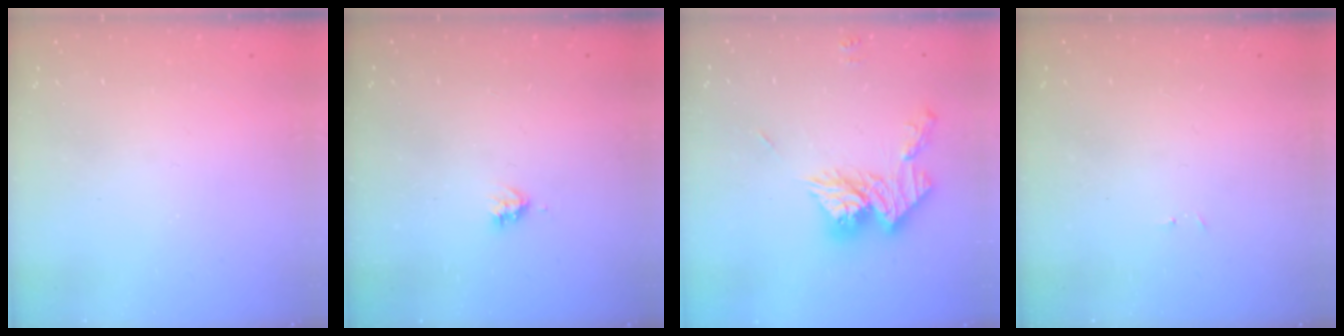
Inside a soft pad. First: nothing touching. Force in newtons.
{"total": 4.2, "press": 4.1, "slide": 0.6}
{"total": 14.2, "press": 14.2, "slide": 1.3}
{"total": 3.0, "press": 2.9, "slide": 0.4}